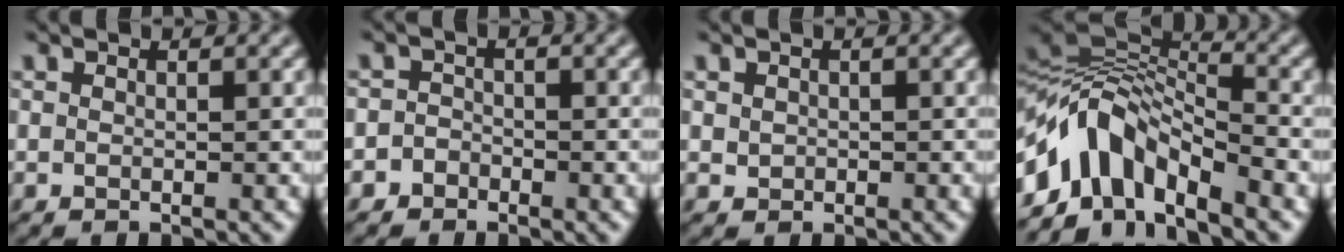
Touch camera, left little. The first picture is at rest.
{"total": 2.2, "force": [-1.3, 1.7, -0.1], "torque": [0.036, 0.009, -0.033]}
{"total": 0.7, "force": [0.1, 0.7, 0.2], "torque": [-0.003, -0.002, 0.005]}
{"total": 7.4, "force": [-4.3, 3.6, 4.8], "torque": [-0.071, 0.014, -0.093]}